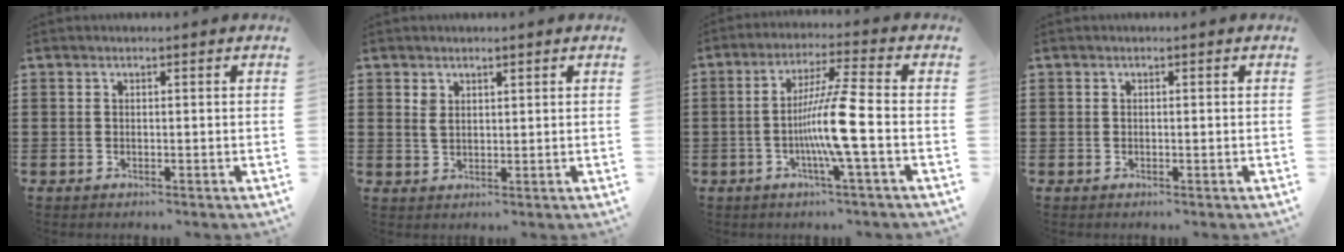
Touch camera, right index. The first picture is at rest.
{"total": 2.0, "force": [1.4, 1.0, 1.0], "torque": [-0.023, 0.003, 0.027]}
{"total": 9.3, "force": [-2.3, -0.6, 9.0], "torque": [-0.176, -0.016, -0.053]}
{"total": 0.0}